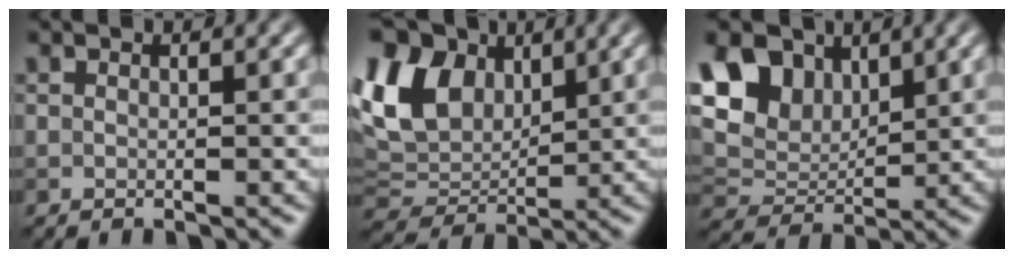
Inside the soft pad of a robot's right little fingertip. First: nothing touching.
{"total": 10.0, "force": [3.8, 6.8, 6.3], "torque": [-0.144, 0.015, 0.064]}
{"total": 8.5, "force": [4.1, 5.7, 4.8], "torque": [-0.114, 0.015, 0.068]}